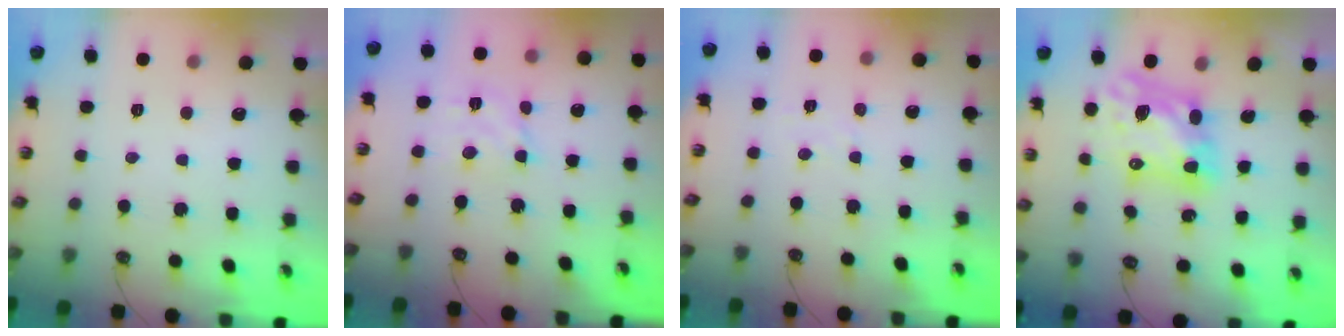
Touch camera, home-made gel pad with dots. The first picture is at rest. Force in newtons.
{"total": 5.6, "press": 5.6, "slide": 0.5}
{"total": 3.7, "press": 3.6, "slide": 0.5}
{"total": 7.9, "press": 7.9, "slide": 0.6}